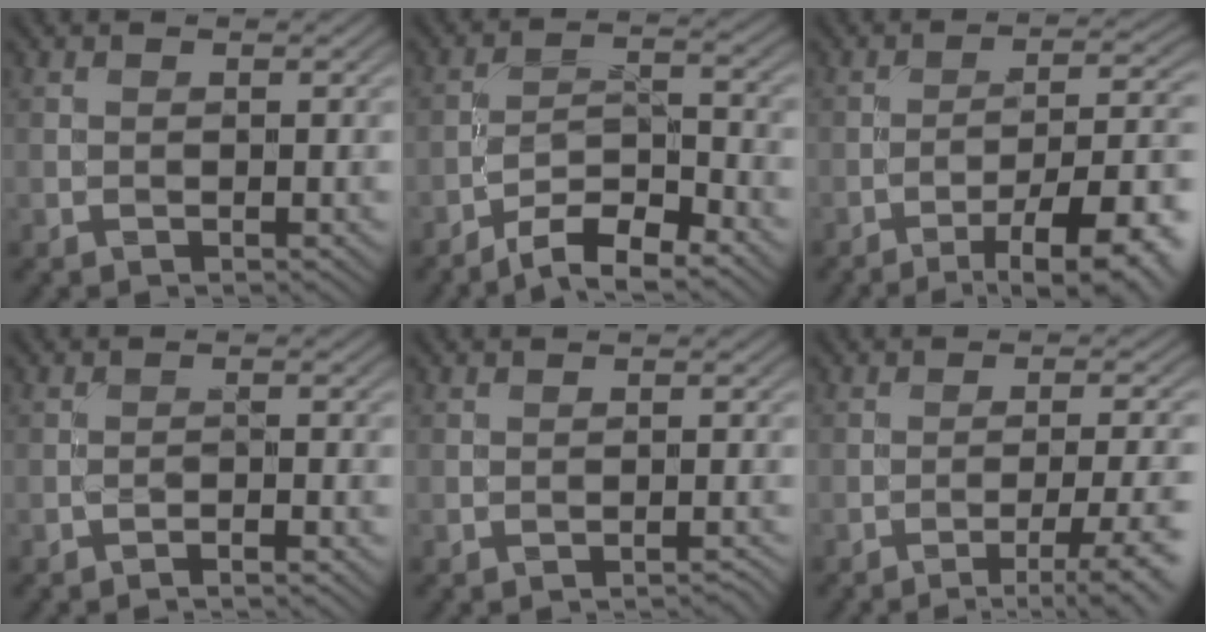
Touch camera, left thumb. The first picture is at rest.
{"total": 7.5, "force": [-5.7, 2.0, 4.4], "torque": [-0.070, 0.008, -0.109]}
{"total": 12.6, "force": [-7.6, 3.3, 9.5], "torque": [-0.135, 0.009, -0.102]}
{"total": 1.4, "force": [-1.3, -0.1, 0.5], "torque": [-0.010, 0.004, -0.028]}
{"total": 1.0, "force": [-0.9, 0.0, 0.3], "torque": [-0.003, 0.002, -0.015]}
{"total": 7.0, "force": [-3.7, 1.5, 5.8], "torque": [-0.094, 0.000, -0.046]}